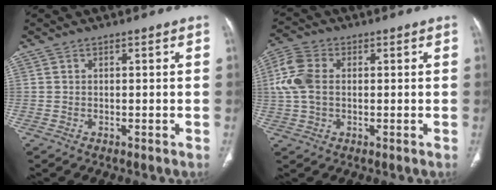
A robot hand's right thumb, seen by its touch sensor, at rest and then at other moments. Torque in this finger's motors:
{"motor_torque": [-0.26, 0.31, 0.97, 0.20, 0.04]}